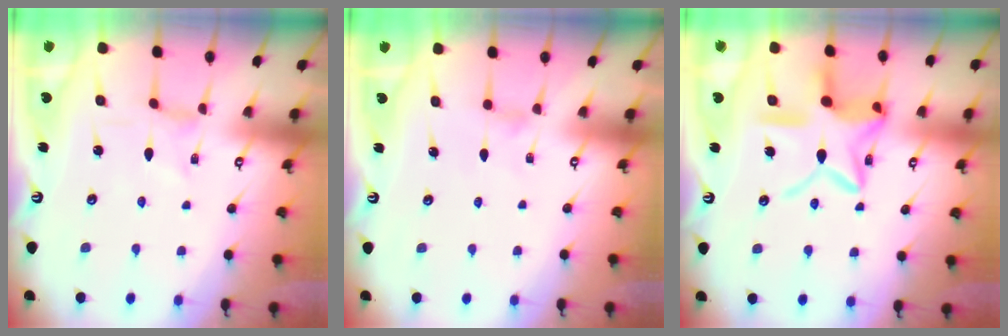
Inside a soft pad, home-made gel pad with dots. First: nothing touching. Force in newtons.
{"total": 0.0}
{"total": 15.2, "press": 15.1, "slide": 1.2}